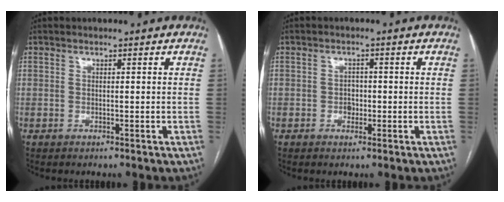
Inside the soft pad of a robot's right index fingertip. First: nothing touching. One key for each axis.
{"total": 2.0, "fx": -0.4, "fy": 1.6, "fz": 1.1, "tx": -0.012, "ty": 0.006, "tz": -0.006}